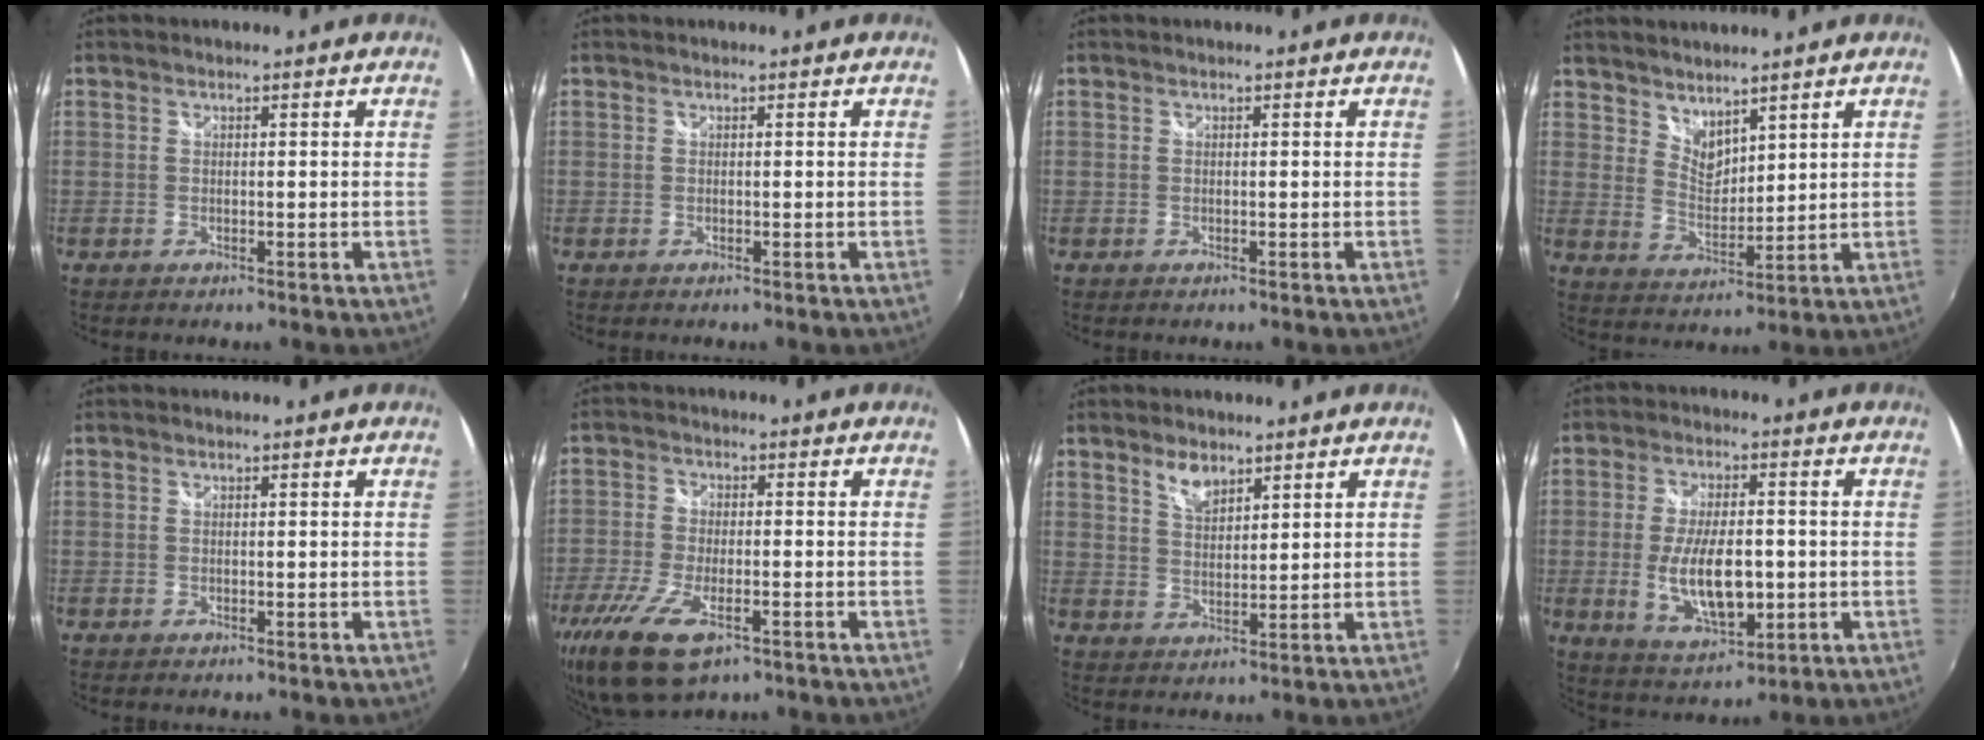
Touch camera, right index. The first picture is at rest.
{"total": 0.0}
{"total": 0.0}
{"total": 5.5, "force": [4.7, 2.2, 1.9], "torque": [-0.023, -0.004, 0.089]}
{"total": 0.0}
{"total": 13.0, "force": [-7.5, 5.0, 9.3], "torque": [-0.210, -0.045, -0.135]}
{"total": 4.4, "force": [3.2, 2.0, 2.3], "torque": [-0.037, 0.001, 0.057]}
{"total": 12.3, "force": [-1.9, 5.2, 10.9], "torque": [-0.208, -0.014, -0.024]}